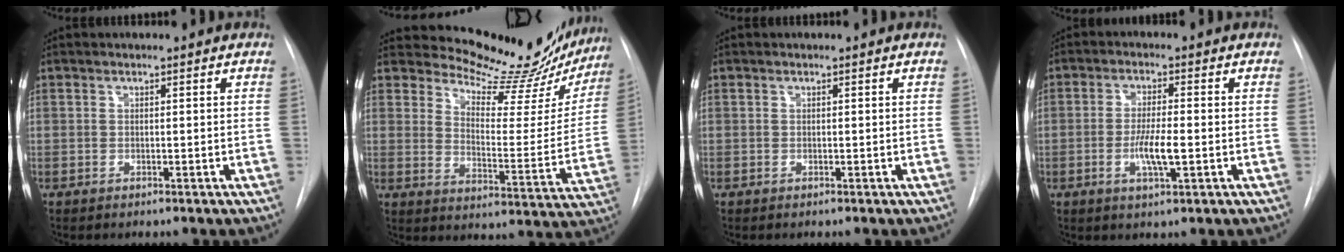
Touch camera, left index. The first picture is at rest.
{"total": 19.3, "force": [18.0, 5.0, 4.9], "torque": [-0.053, -0.075, 0.215]}
{"total": 0.0}
{"total": 5.3, "force": [-1.6, 0.7, 5.0], "torque": [-0.100, -0.013, -0.027]}